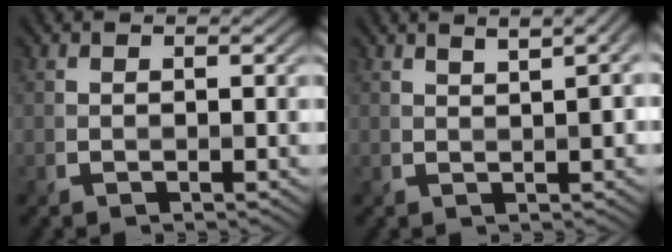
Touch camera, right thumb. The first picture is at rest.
{"total": 3.8, "force": [1.5, 1.1, 3.3], "torque": [-0.036, 0.020, 0.021]}